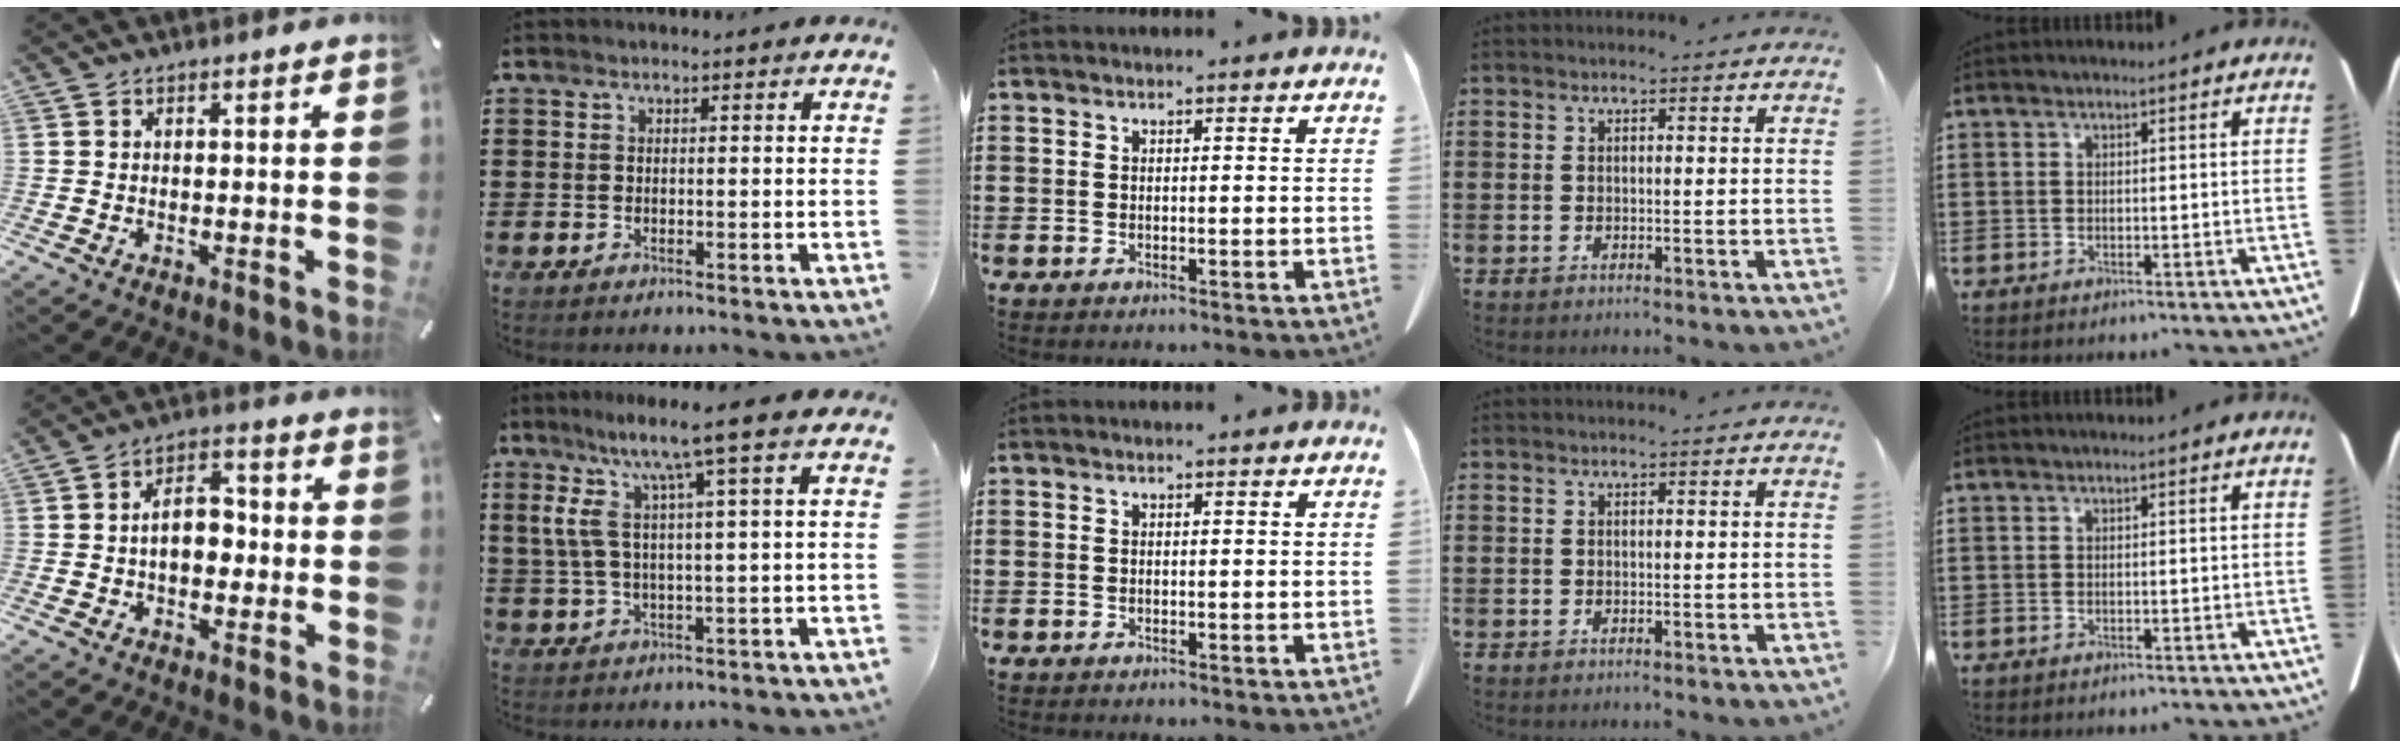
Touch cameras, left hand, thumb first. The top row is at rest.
{"thumb": {"total": 7.5, "force": [-1.0, 5.0, 5.6], "torque": [-0.083, 0.006, -0.023]}, "index": {"total": 9.5, "force": [4.4, 0.3, 8.4], "torque": [-0.189, -0.009, 0.066]}}